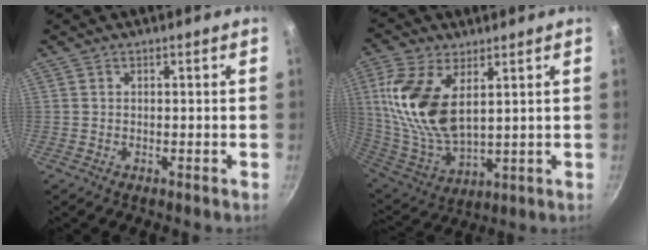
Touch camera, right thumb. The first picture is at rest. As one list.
[{"total": 17.0, "force": [5.0, 8.9, 13.6], "torque": [-0.276, -0.026, 0.107]}]